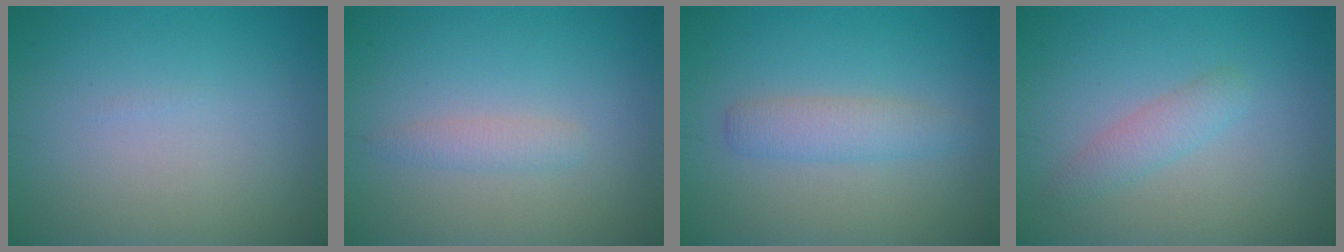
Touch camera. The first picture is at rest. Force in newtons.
{"total": 1.4, "press": 1.4, "slide": 0.1}
{"total": 2.4, "press": 2.4, "slide": 0.1}
{"total": 1.9, "press": 1.9, "slide": 0.0}